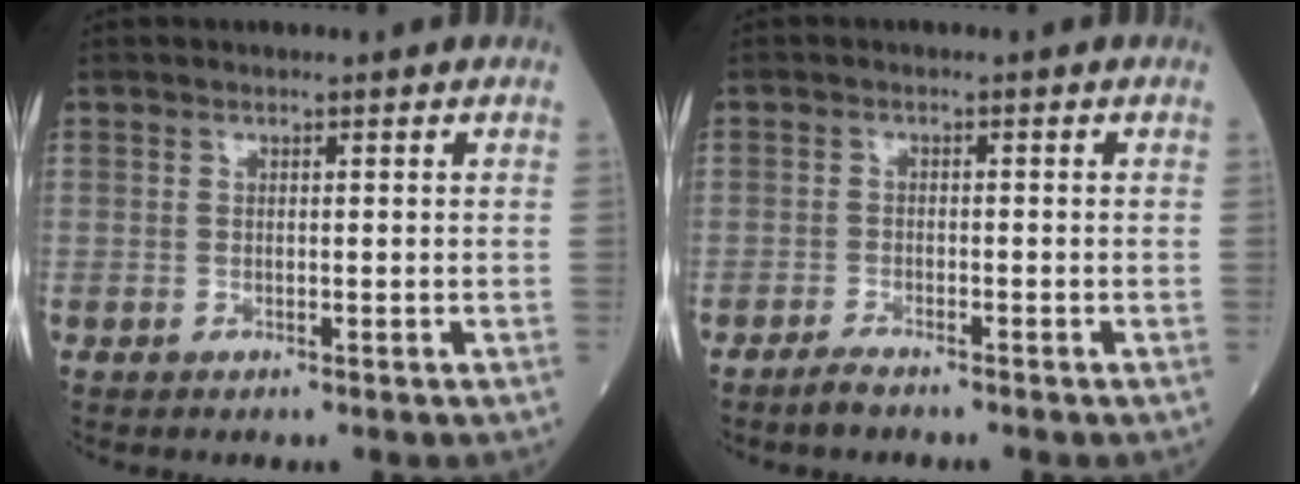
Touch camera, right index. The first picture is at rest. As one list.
[{"total": 2.0, "force": [-1.8, 0.3, 0.8], "torque": [-0.018, -0.002, -0.036]}]